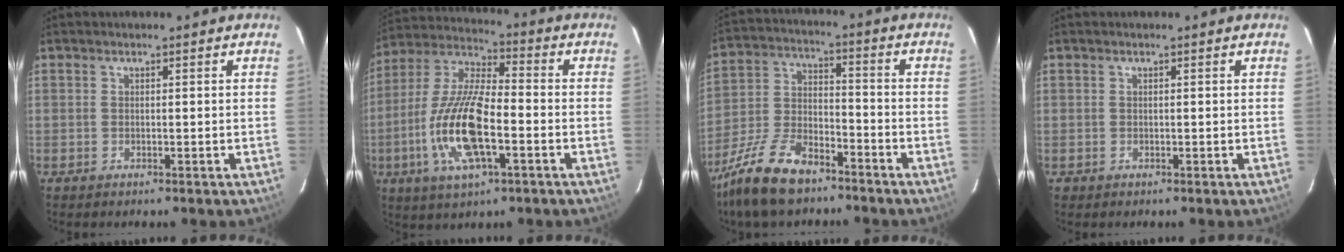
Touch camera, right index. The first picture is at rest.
{"total": 16.6, "force": [-5.0, 5.4, 14.9], "torque": [-0.311, -0.008, -0.099]}
{"total": 15.8, "force": [-11.7, 6.1, 8.7], "torque": [-0.201, -0.017, -0.220]}
{"total": 0.9, "force": [-0.1, 0.9, -0.1], "torque": [0.002, 0.002, 0.000]}